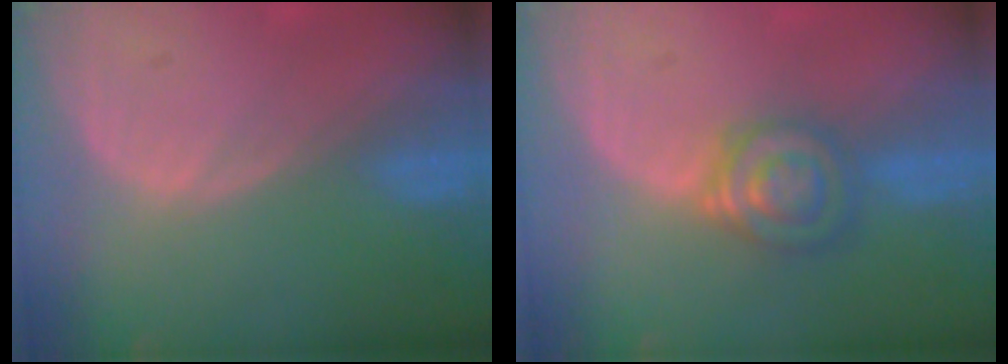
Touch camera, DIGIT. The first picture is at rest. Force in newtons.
{"total": 6.4, "press": 5.8, "slide": 2.8}